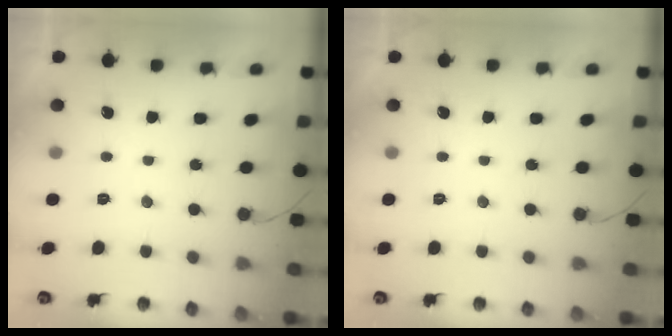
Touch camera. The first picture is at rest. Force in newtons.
{"total": 0.0}